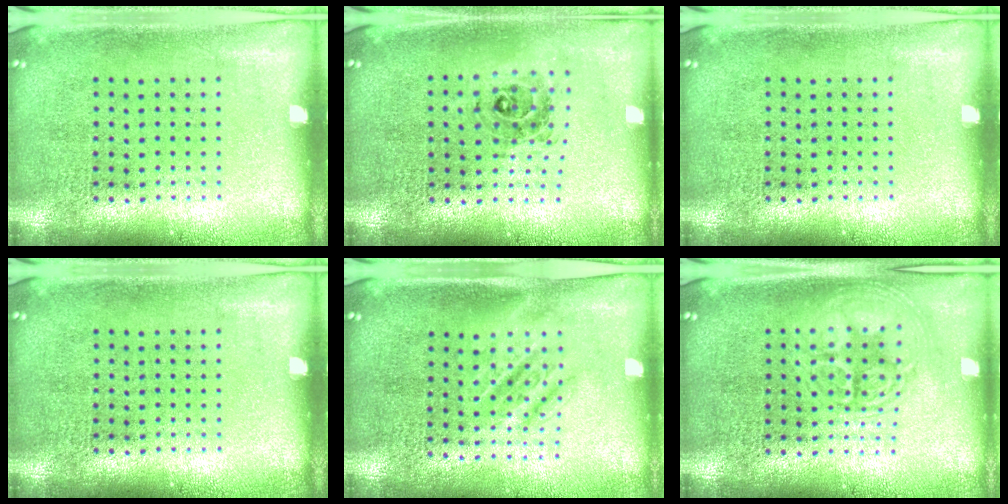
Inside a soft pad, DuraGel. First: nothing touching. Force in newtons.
{"total": 0.7, "press": 0.7, "slide": 0.0}
{"total": 0.0}
{"total": 0.0}
{"total": 1.5, "press": 1.3, "slide": 0.8}
{"total": 2.9, "press": 2.9, "slide": 0.4}